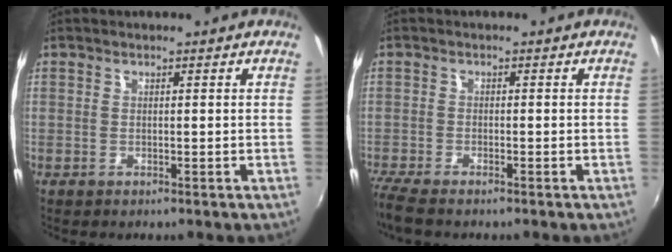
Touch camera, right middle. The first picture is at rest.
{"total": 5.0, "force": [-4.2, 0.8, 2.6], "torque": [-0.072, -0.023, -0.081]}